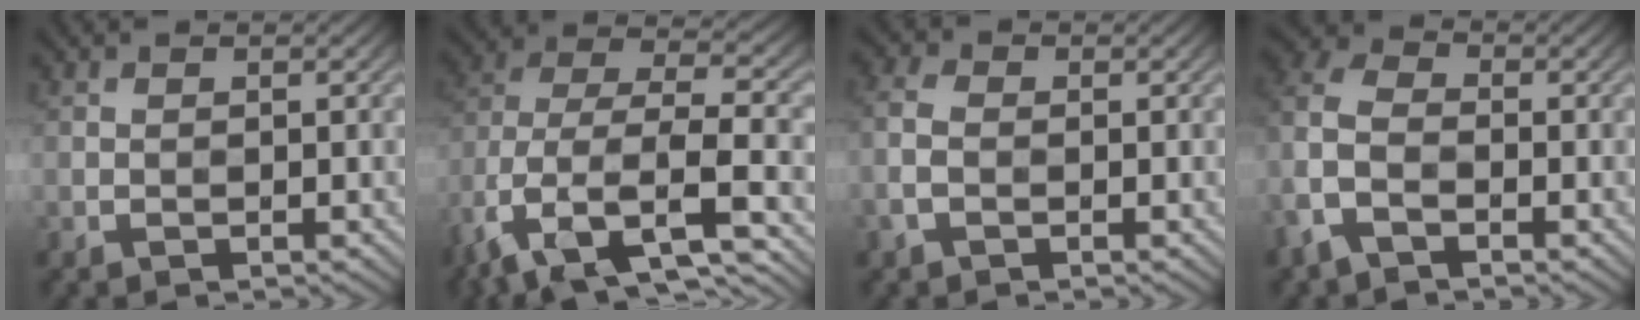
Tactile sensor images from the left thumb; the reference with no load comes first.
{"total": 14.7, "force": [-6.8, 8.0, 10.3], "torque": [-0.261, -0.022, -0.099]}
{"total": 3.1, "force": [-1.0, 2.0, 2.1], "torque": [-0.062, 0.003, -0.030]}
{"total": 7.0, "force": [-2.8, 4.3, 4.8], "torque": [-0.130, 0.001, -0.073]}